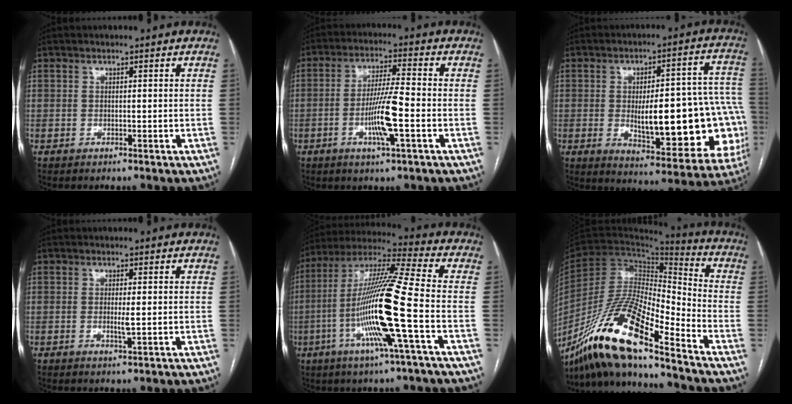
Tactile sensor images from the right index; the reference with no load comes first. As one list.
[{"total": 8.5, "force": [-2.5, 0.1, 8.2], "torque": [-0.155, -0.003, -0.048]}, {"total": 23.9, "force": [-3.2, 6.9, 22.6], "torque": [-0.222, 0.029, -0.015]}, {"total": 2.0, "force": [-0.1, 0.1, 2.0], "torque": [-0.037, -0.002, 0.001]}, {"total": 18.1, "force": [-4.6, -0.9, 17.5], "torque": [-0.343, -0.007, -0.098]}, {"total": 19.8, "force": [-14.7, 2.1, 13.1], "torque": [-0.264, -0.027, -0.278]}]